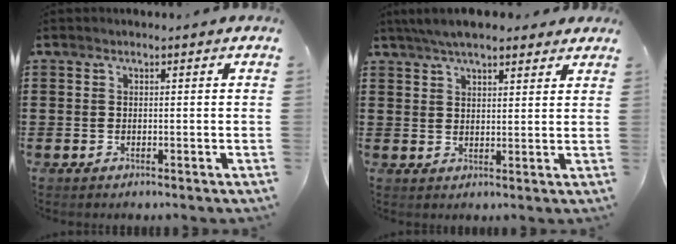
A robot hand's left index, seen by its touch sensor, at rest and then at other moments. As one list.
[{"total": 5.5, "force": [4.6, 1.3, 2.6], "torque": [-0.062, 0.000, 0.086]}]